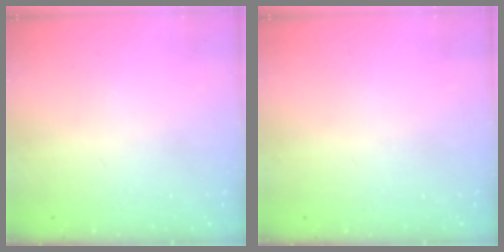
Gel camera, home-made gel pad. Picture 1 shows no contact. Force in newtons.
{"total": 0.0}